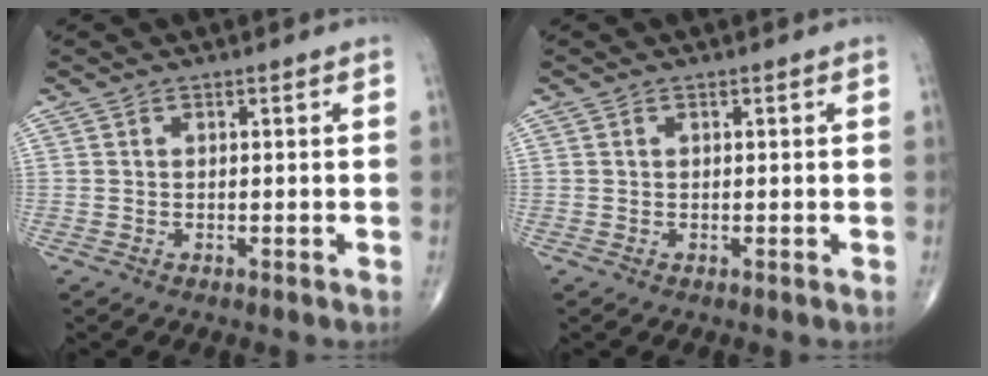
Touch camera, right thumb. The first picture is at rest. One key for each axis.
{"total": 0.0}